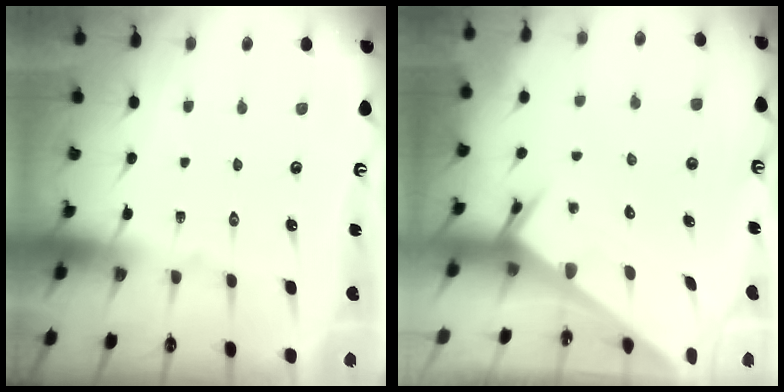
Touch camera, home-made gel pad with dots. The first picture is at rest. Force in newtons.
{"total": 3.1, "press": 3.1, "slide": 0.3}